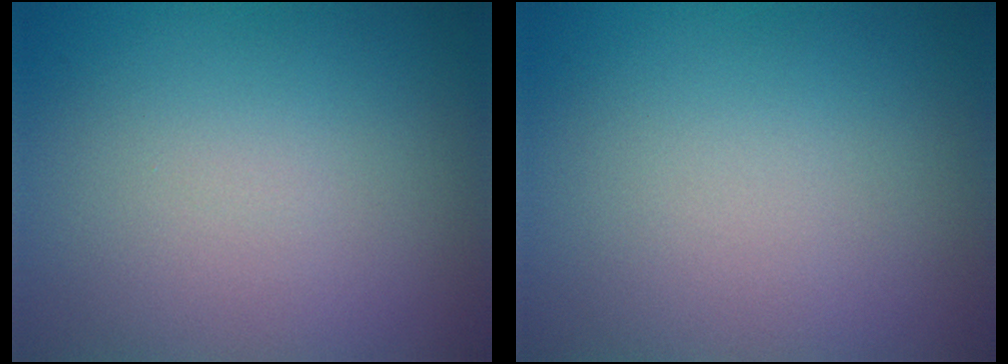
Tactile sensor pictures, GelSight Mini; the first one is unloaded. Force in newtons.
{"total": 0.0}